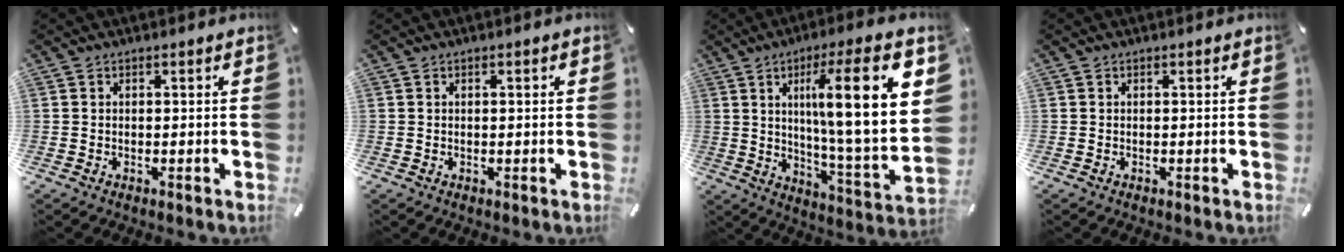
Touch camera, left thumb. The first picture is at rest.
{"total": 0.8, "force": [0.1, 0.1, 0.8], "torque": [-0.014, 0.001, 0.002]}
{"total": 21.3, "force": [7.4, 3.5, 19.7], "torque": [-0.304, -0.035, 0.094]}
{"total": 0.0}